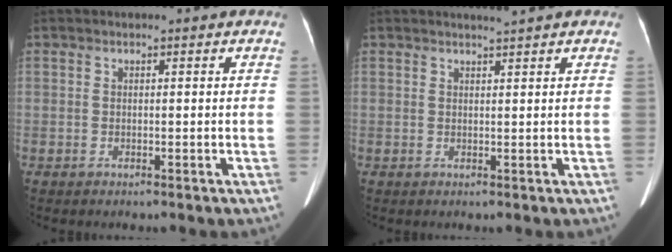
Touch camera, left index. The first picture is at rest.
{"total": 1.7, "force": [1.5, -0.4, 0.5], "torque": [-0.008, 0.001, 0.027]}